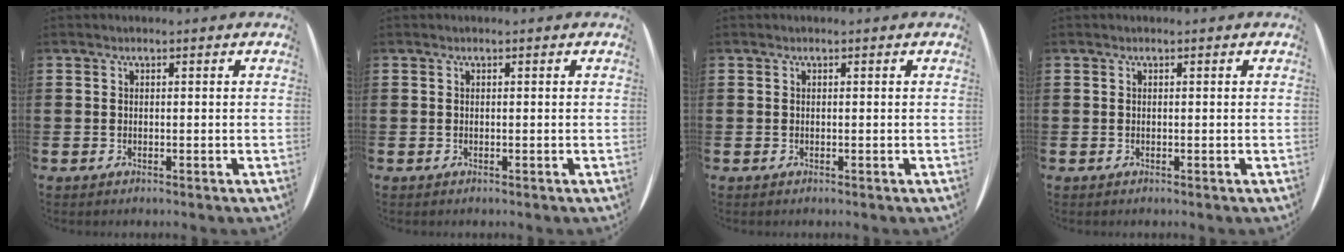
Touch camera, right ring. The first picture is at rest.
{"total": 0.0}
{"total": 0.0}
{"total": 0.0}